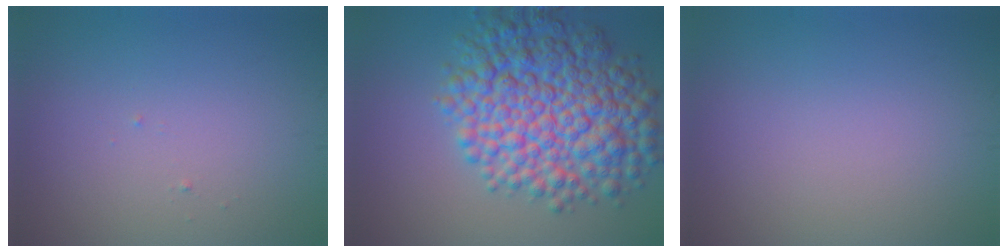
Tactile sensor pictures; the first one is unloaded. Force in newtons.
{"total": 11.0, "press": 11.0, "slide": 0.1}
{"total": 0.0}